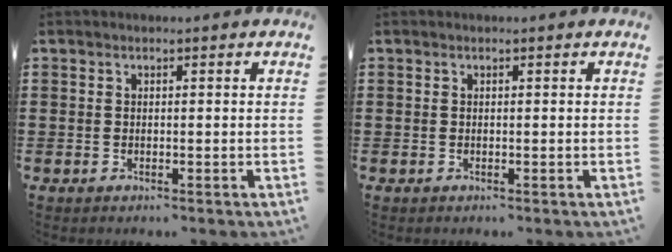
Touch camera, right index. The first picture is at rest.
{"total": 0.0}